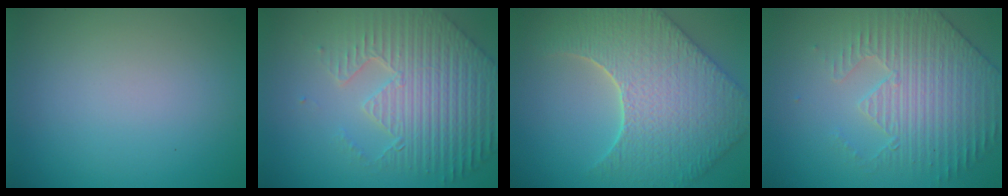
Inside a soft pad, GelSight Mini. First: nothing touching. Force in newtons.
{"total": 7.6, "press": 5.7, "slide": 5.0}
{"total": 8.1, "press": 6.9, "slide": 4.2}
{"total": 4.2, "press": 4.0, "slide": 1.2}